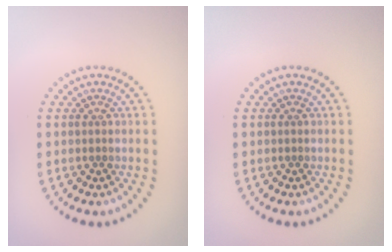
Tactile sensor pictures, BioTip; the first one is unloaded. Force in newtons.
{"total": 0.0}